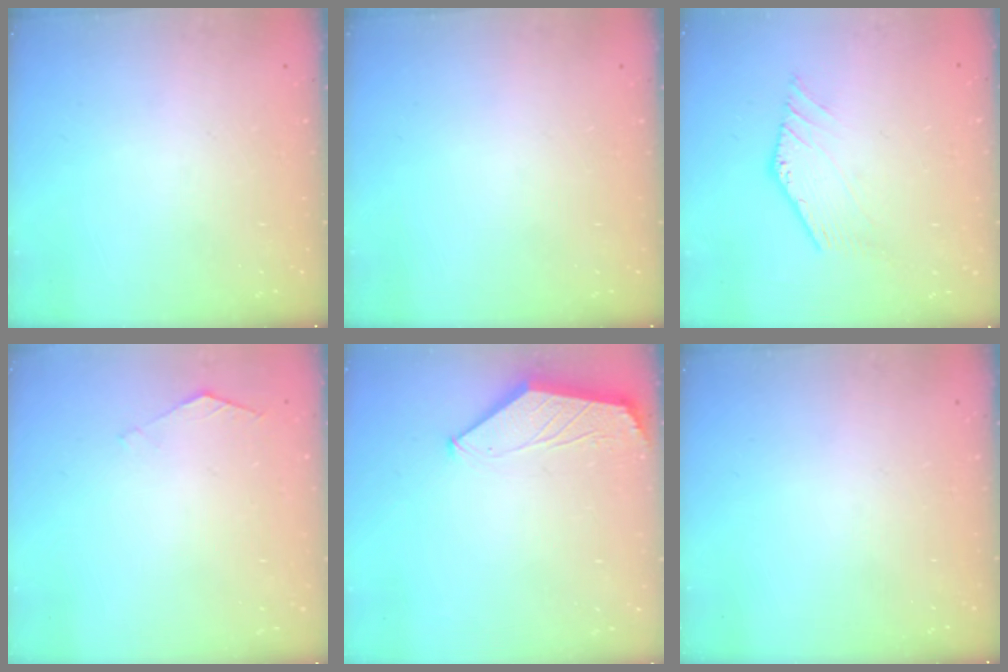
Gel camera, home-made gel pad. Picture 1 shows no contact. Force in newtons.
{"total": 0.0}
{"total": 0.0}
{"total": 1.2, "press": 1.1, "slide": 0.4}
{"total": 1.5, "press": 1.5, "slide": 0.4}
{"total": 0.0}